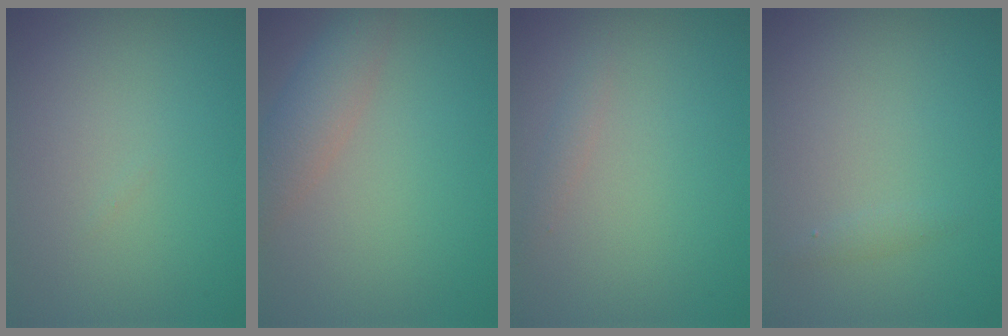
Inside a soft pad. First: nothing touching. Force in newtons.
{"total": 3.3, "press": 3.3, "slide": 0.1}
{"total": 0.8, "press": 0.8, "slide": 0.0}
{"total": 0.6, "press": 0.6, "slide": 0.0}